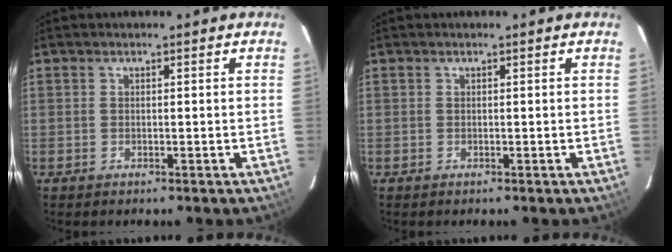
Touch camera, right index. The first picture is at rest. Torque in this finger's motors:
{"motor_torque": [-0.01, 0.00, 0.01, 0.00]}